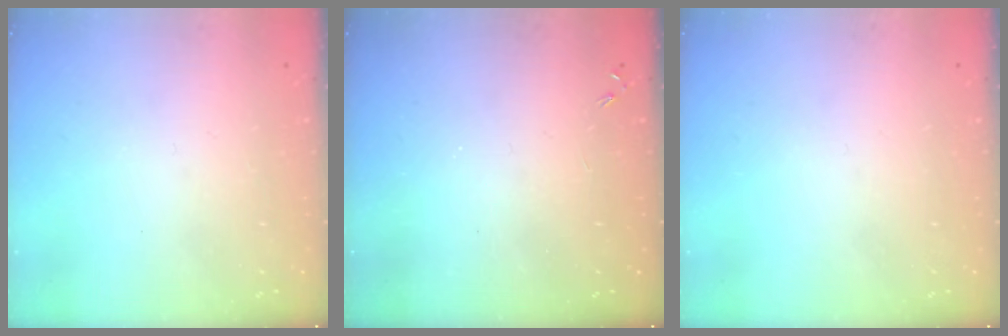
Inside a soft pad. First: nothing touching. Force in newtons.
{"total": 0.0}
{"total": 0.0}